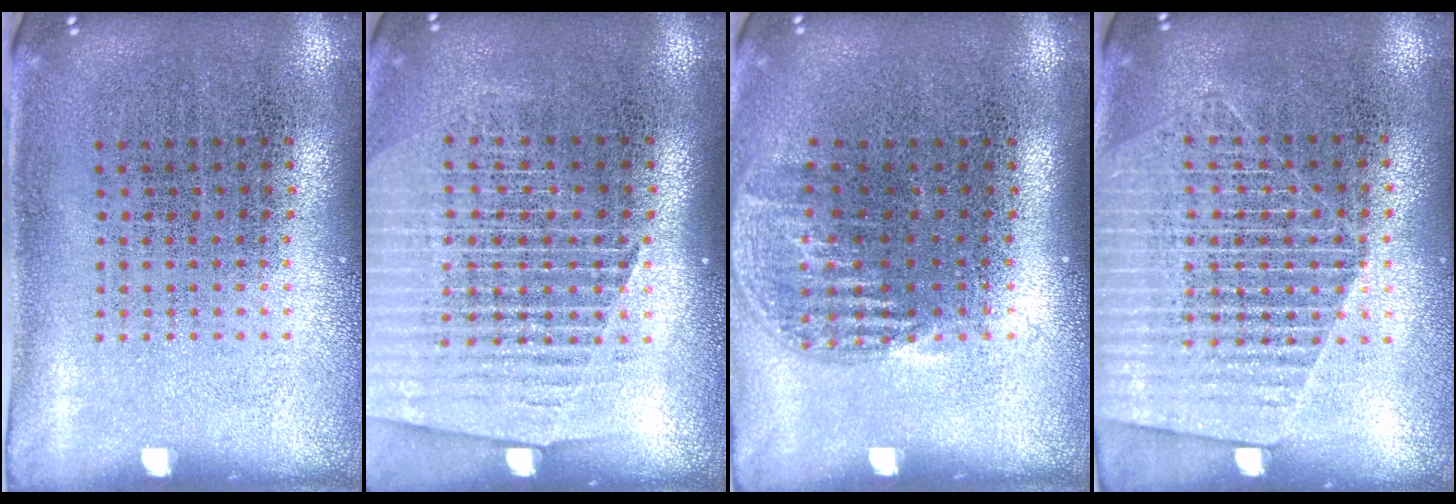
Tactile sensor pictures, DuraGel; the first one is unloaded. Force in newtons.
{"total": 1.4, "press": 1.3, "slide": 0.5}
{"total": 1.1, "press": 1.0, "slide": 0.6}
{"total": 1.7, "press": 1.6, "slide": 0.7}